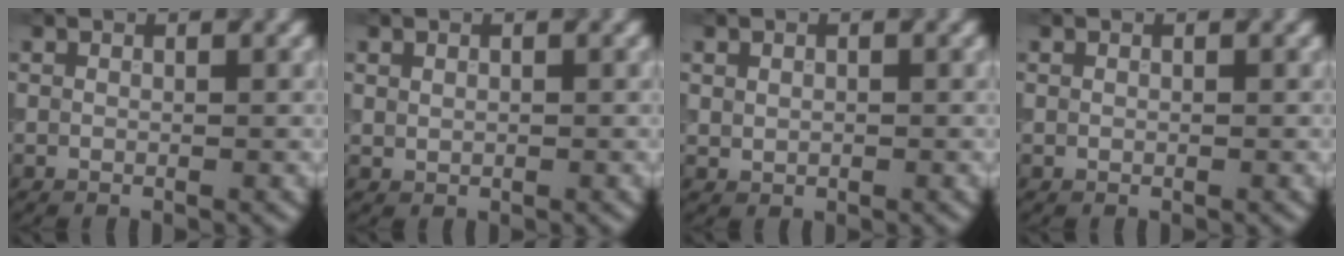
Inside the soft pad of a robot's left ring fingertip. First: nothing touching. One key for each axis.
{"total": 0.6, "fx": 0.2, "fy": 0.5, "fz": 0.3, "tx": -0.003, "ty": -0.002, "tz": 0.006}
{"total": 0.9, "fx": 0.2, "fy": 0.8, "fz": 0.4, "tx": -0.005, "ty": -0.002, "tz": 0.006}
{"total": 0.0}